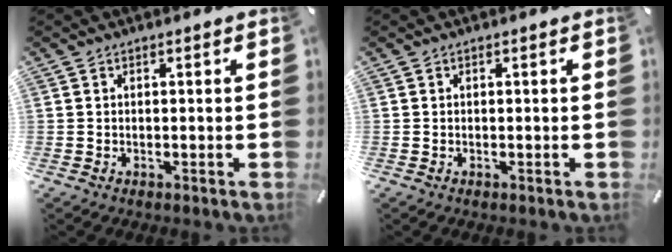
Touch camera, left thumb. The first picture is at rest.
{"total": 0.0}